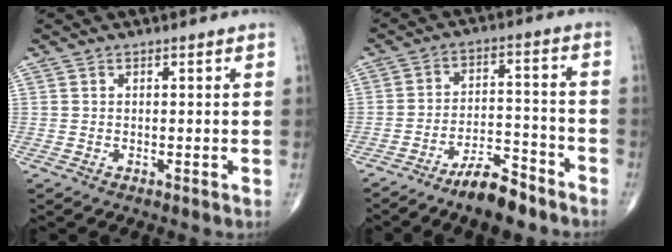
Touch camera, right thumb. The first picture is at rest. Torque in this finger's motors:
{"motor_torque": [1.47, 0.52, 0.58, -0.88, 0.21]}